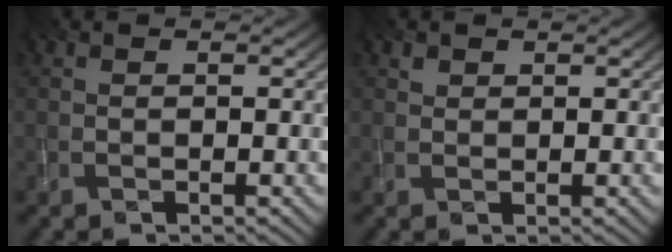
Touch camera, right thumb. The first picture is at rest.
{"total": 0.9, "force": [0.6, 0.6, 0.2], "torque": [-0.005, -0.002, 0.014]}